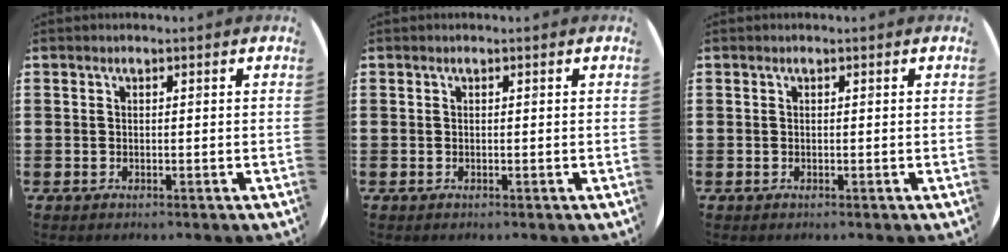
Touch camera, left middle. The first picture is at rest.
{"total": 0.0}
{"total": 0.0}